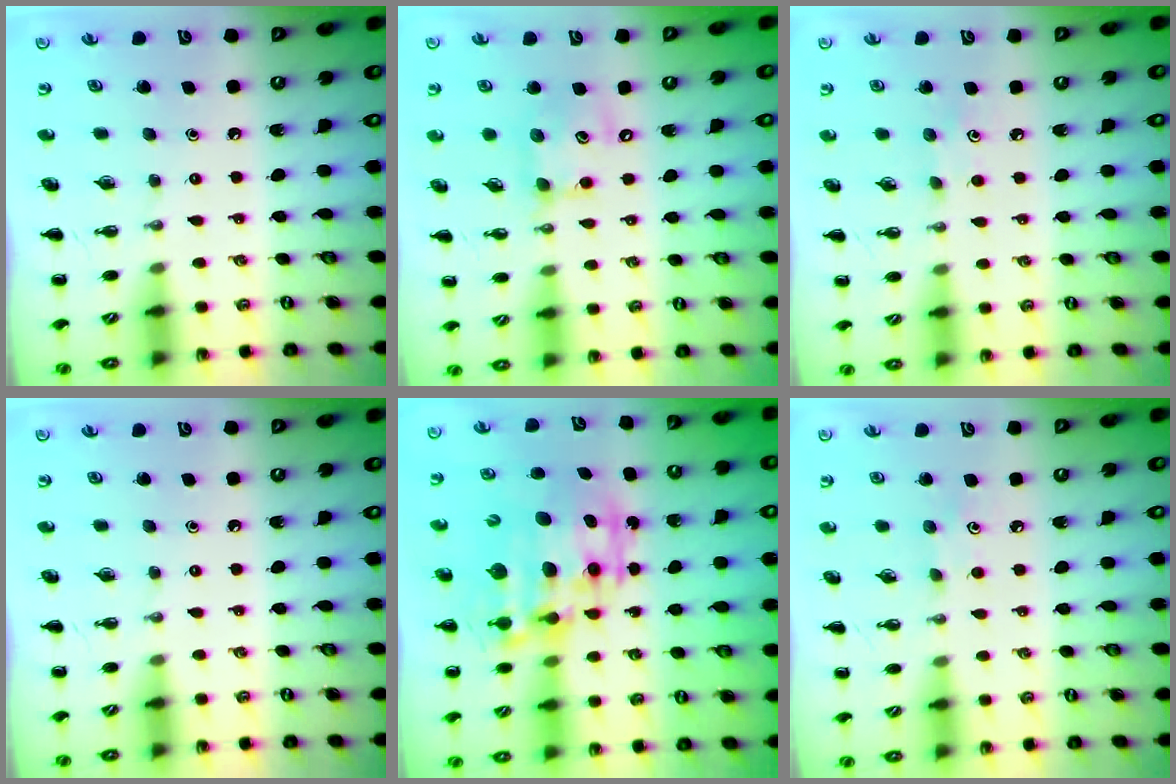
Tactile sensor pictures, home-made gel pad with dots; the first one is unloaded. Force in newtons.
{"total": 10.8, "press": 10.7, "slide": 1.5}
{"total": 2.9, "press": 2.8, "slide": 0.8}
{"total": 0.0}
{"total": 15.4, "press": 15.0, "slide": 3.4}
{"total": 2.9, "press": 2.8, "slide": 0.8}